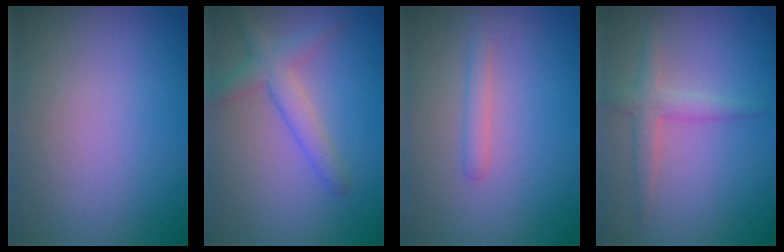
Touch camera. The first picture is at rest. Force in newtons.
{"total": 3.2, "press": 3.2, "slide": 0.2}
{"total": 1.4, "press": 1.4, "slide": 0.0}
{"total": 2.3, "press": 2.3, "slide": 0.1}